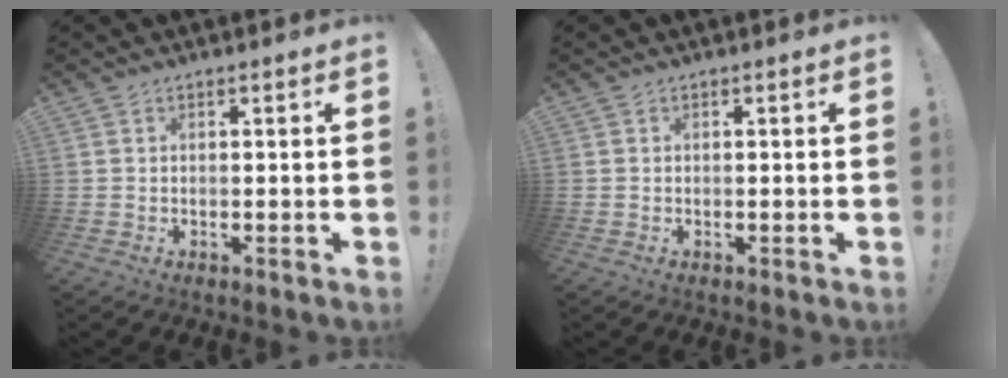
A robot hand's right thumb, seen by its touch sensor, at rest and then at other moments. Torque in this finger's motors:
{"motor_torque": [0.28, 0.15, -0.26, 0.25, 0.01]}